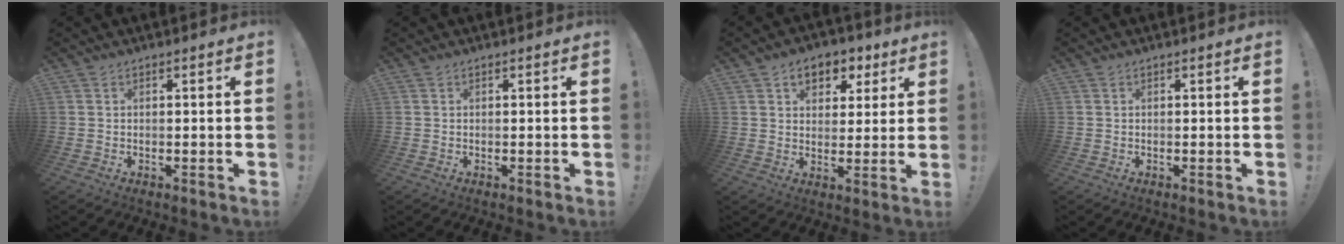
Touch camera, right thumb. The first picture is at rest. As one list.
[{"total": 0.0}, {"total": 8.3, "force": [3.9, 6.2, 3.9], "torque": [-0.046, -0.016, 0.072]}, {"total": 0.0}]